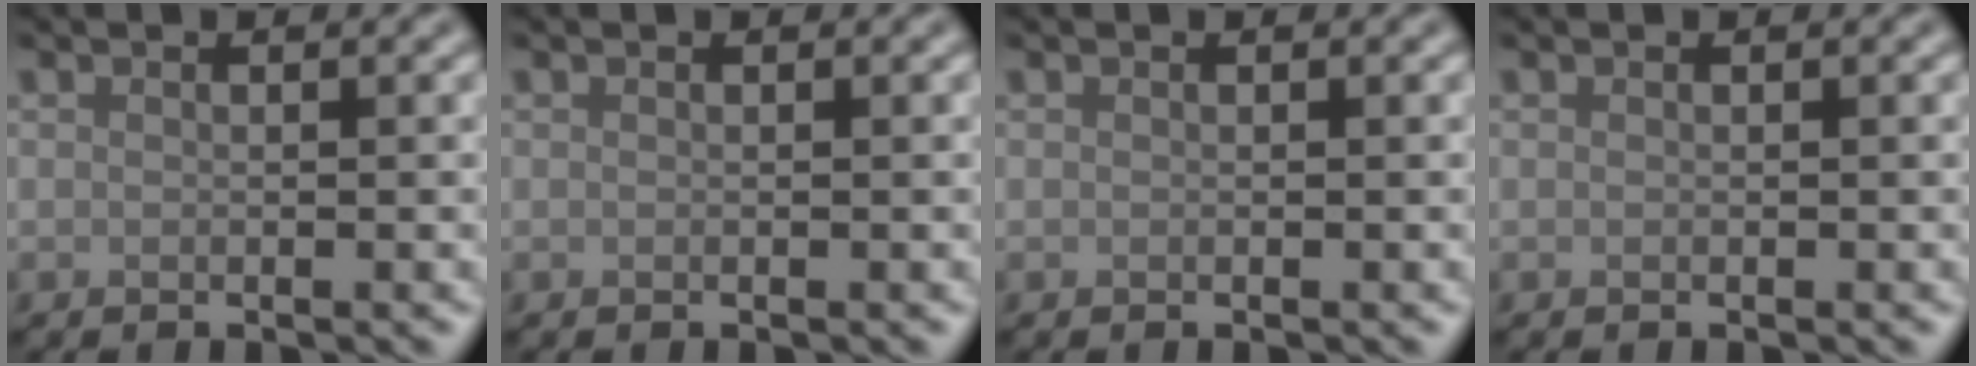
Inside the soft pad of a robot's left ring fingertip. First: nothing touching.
{"total": 0.0}
{"total": 0.0}
{"total": 0.0}